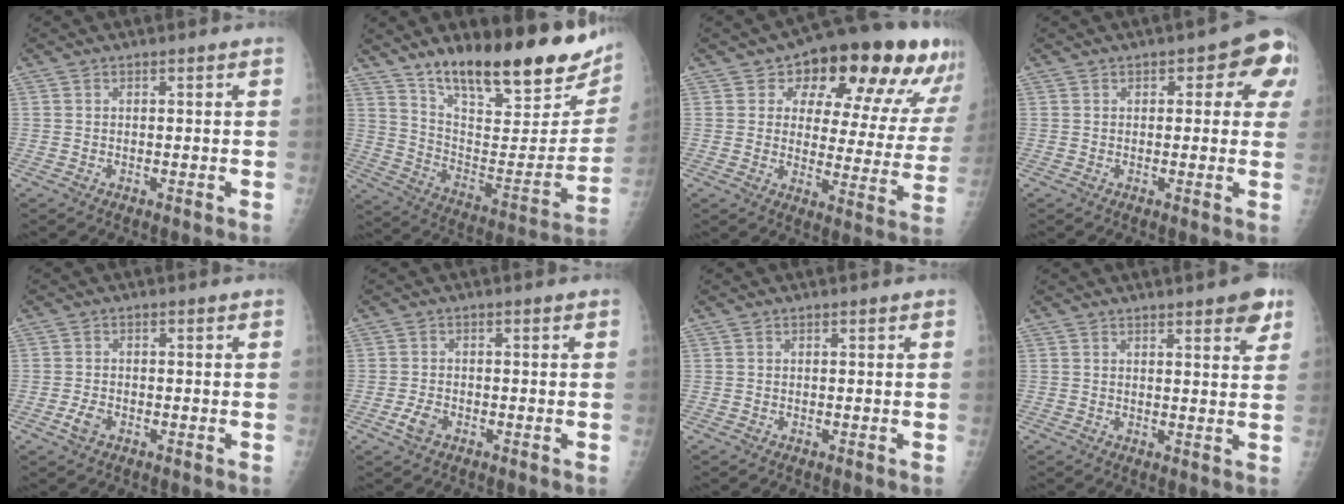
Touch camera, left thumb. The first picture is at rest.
{"total": 28.4, "force": [19.6, 9.2, 18.4], "torque": [-0.244, -0.076, 0.301]}
{"total": 22.0, "force": [12.9, 10.9, 14.1], "torque": [-0.149, -0.038, 0.166]}
{"total": 8.0, "force": [2.6, 4.0, 6.4], "torque": [-0.030, 0.001, 0.018]}
{"total": 2.3, "force": [-1.1, 1.4, 1.5], "torque": [-0.031, 0.003, -0.021]}
{"total": 2.8, "force": [-1.3, 1.7, 1.7], "torque": [-0.036, 0.004, -0.024]}
{"total": 0.0}
{"total": 5.8, "force": [3.6, 1.5, 4.2], "torque": [-0.039, -0.016, 0.042]}